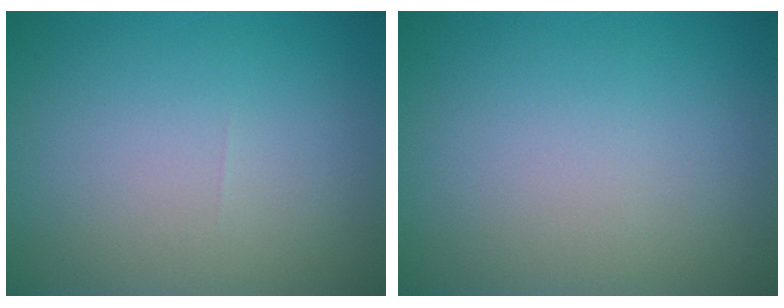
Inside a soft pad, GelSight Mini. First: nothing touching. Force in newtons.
{"total": 0.0}